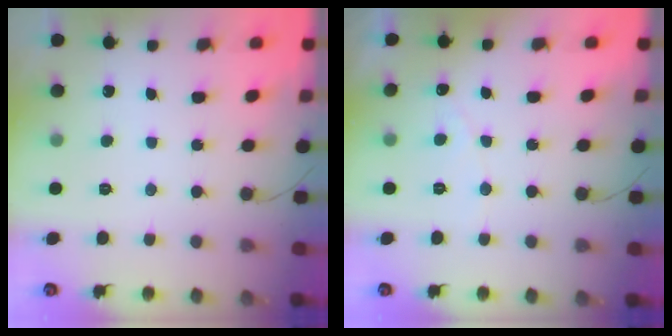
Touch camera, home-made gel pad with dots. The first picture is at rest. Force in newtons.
{"total": 2.8, "press": 2.8, "slide": 0.1}